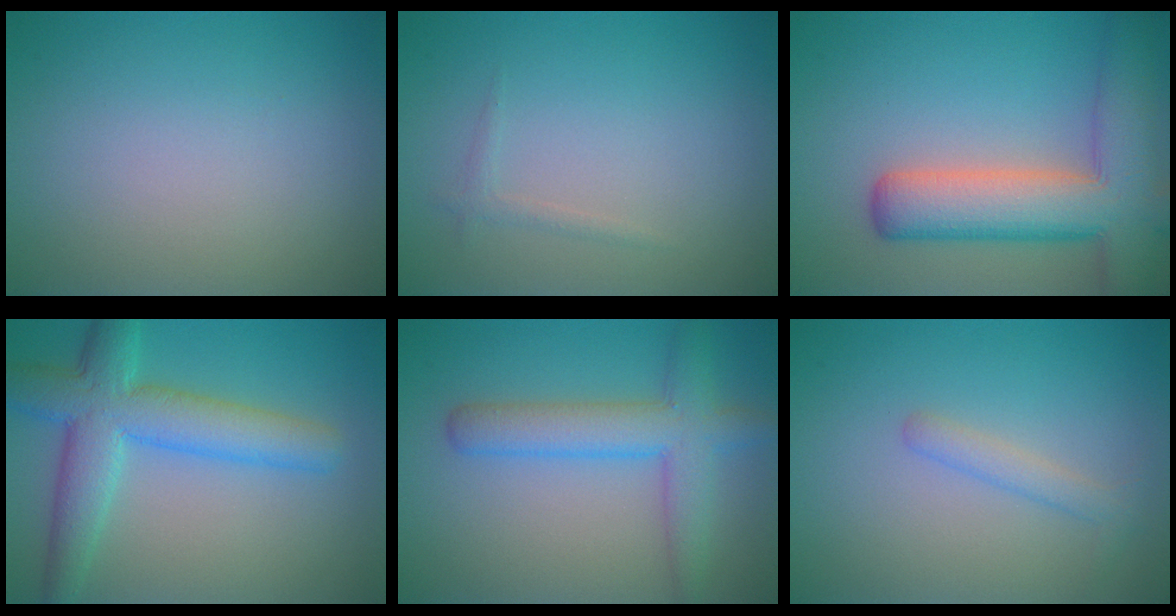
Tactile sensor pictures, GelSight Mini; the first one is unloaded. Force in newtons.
{"total": 0.7, "press": 0.7, "slide": 0.1}
{"total": 9.3, "press": 9.2, "slide": 0.5}
{"total": 6.8, "press": 6.8, "slide": 0.2}
{"total": 4.9, "press": 4.9, "slide": 0.3}
{"total": 1.6, "press": 1.6, "slide": 0.0}